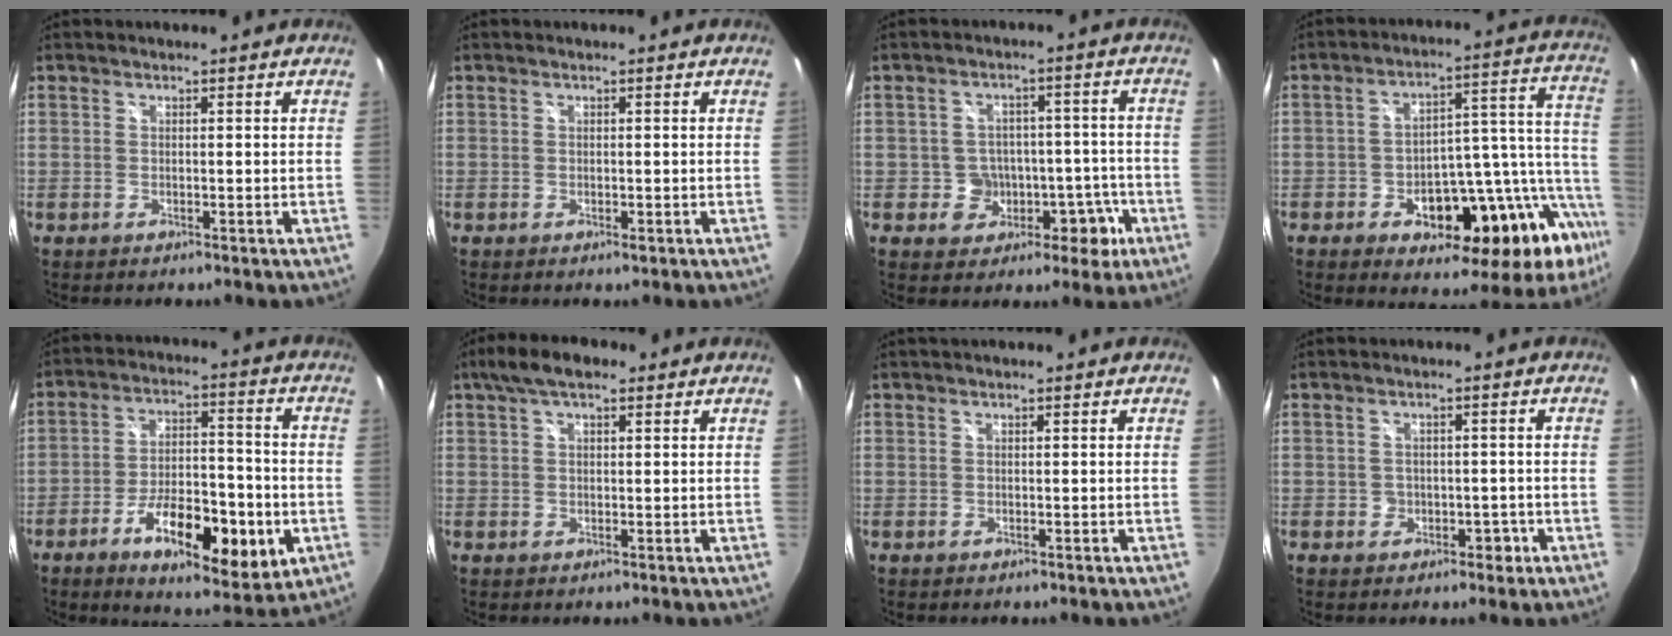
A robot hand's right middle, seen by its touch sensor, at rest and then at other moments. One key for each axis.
{"total": 0.6, "fx": -0.2, "fy": 0.3, "fz": 0.4, "tx": -0.008, "ty": -0.002, "tz": -0.004}
{"total": 8.7, "fx": -3.6, "fy": 7.4, "fz": 2.8, "tx": -0.046, "ty": 0.032, "tz": -0.033}
{"total": 23.6, "fx": -12.1, "fy": 11.3, "fz": 16.9, "tx": -0.206, "ty": 0.015, "tz": -0.162}
{"total": 17.1, "fx": -6.5, "fy": 6.1, "fz": 14.5, "tx": -0.253, "ty": -0.010, "tz": -0.092}
{"total": 6.4, "fx": 3.7, "fy": 2.7, "fz": 4.5, "tx": -0.080, "ty": 0.023, "tz": 0.061}
{"total": 1.4, "fx": 1.0, "fy": 0.3, "fz": 0.8, "tx": -0.016, "ty": 0.009, "tz": 0.012}
{"total": 2.8, "fx": -1.0, "fy": 2.5, "fz": 0.9, "tx": -0.013, "ty": 0.002, "tz": -0.011}